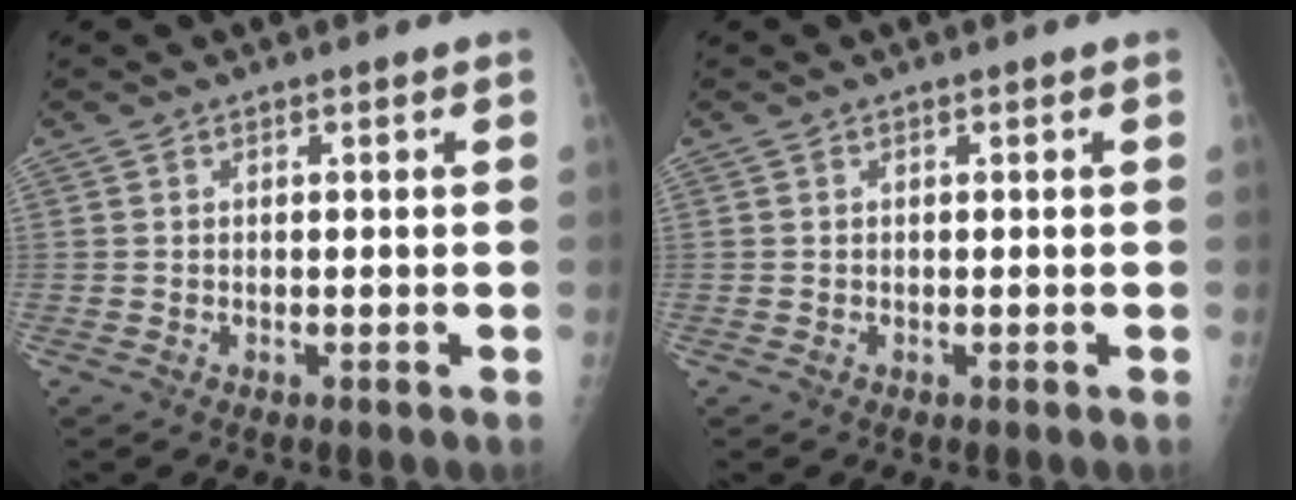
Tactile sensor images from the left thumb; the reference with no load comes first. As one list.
[{"total": 0.0}]